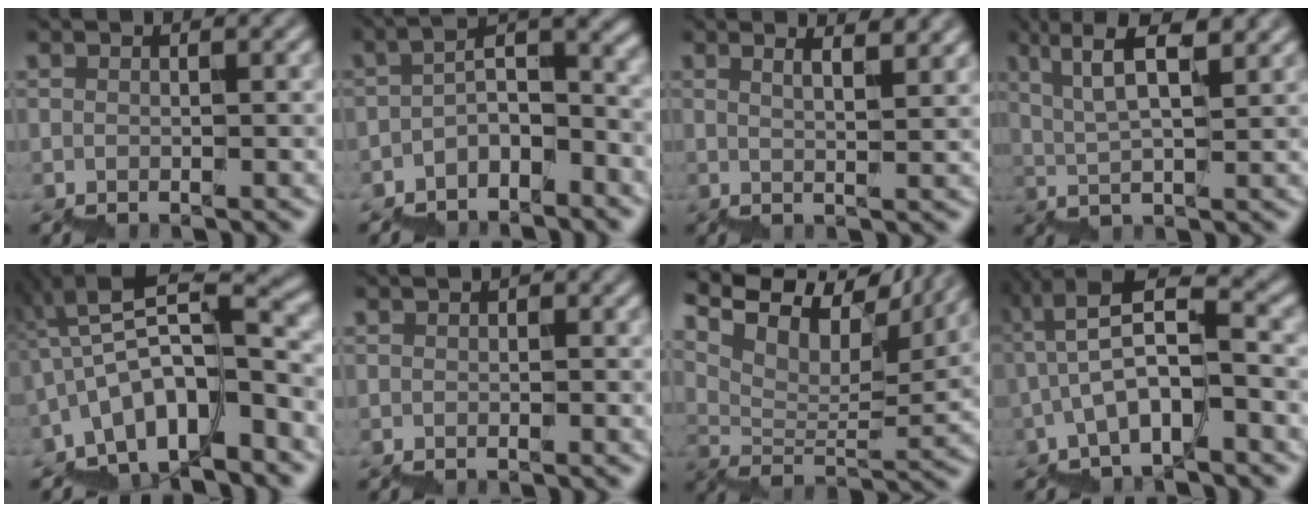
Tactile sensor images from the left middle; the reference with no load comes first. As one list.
[{"total": 4.9, "force": [-2.9, 1.8, 3.6], "torque": [-0.055, 0.017, -0.050]}, {"total": 4.0, "force": [2.5, 1.1, 3.0], "torque": [-0.020, 0.018, 0.031]}, {"total": 5.6, "force": [4.2, 1.0, 3.6], "torque": [-0.055, 0.018, 0.077]}, {"total": 9.4, "force": [-2.9, 3.2, 8.4], "torque": [-0.131, 0.032, -0.048]}, {"total": 0.0}, {"total": 11.8, "force": [10.3, 2.7, 5.1], "torque": [-0.111, 0.034, 0.168]}, {"total": 5.8, "force": [-0.9, 1.5, 5.5], "torque": [-0.094, 0.029, -0.014]}]